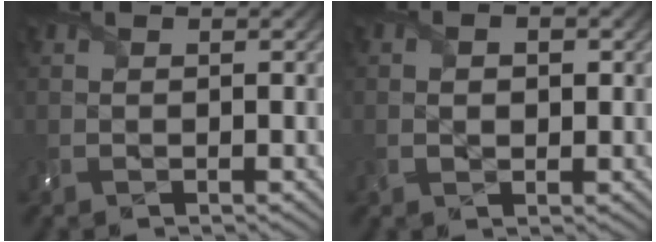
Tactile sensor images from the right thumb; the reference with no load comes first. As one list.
[{"total": 2.1, "force": [0.2, 1.5, 1.5], "torque": [-0.027, -0.005, 0.007]}]